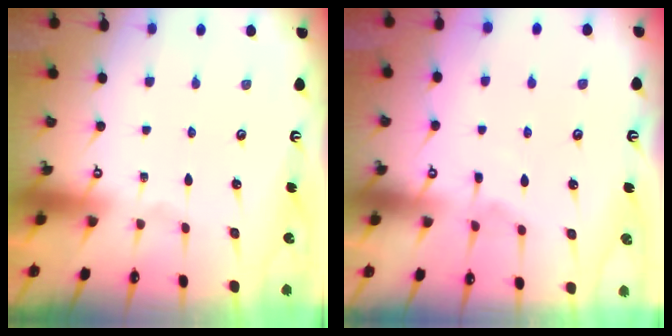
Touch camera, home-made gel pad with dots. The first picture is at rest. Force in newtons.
{"total": 3.3, "press": 3.2, "slide": 0.4}